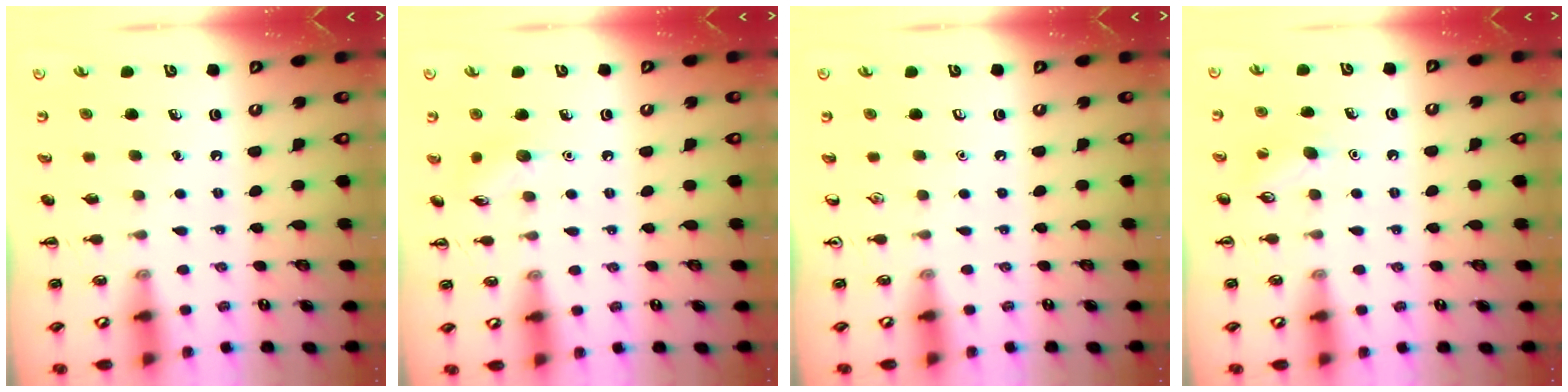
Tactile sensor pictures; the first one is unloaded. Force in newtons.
{"total": 7.1, "press": 7.0, "slide": 1.5}
{"total": 0.0}
{"total": 7.2, "press": 7.1, "slide": 1.6}